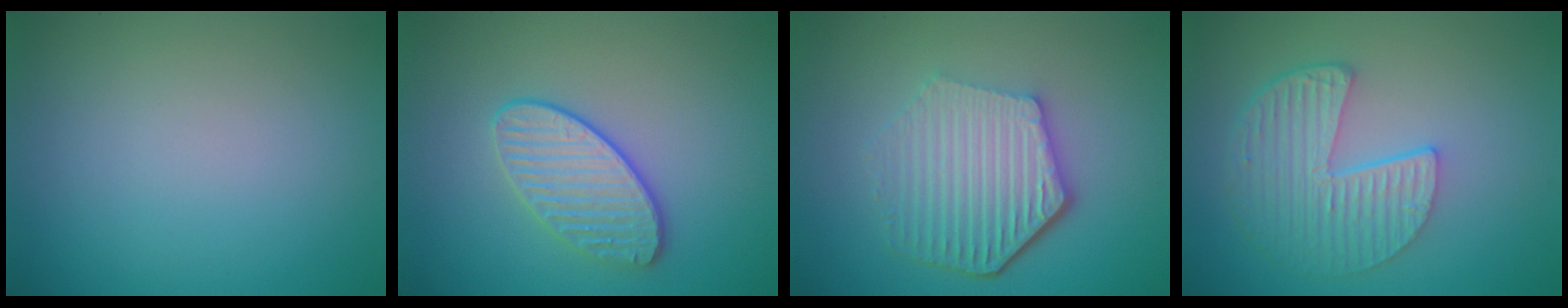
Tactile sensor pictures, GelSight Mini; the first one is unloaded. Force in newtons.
{"total": 3.4, "press": 3.2, "slide": 1.0}
{"total": 6.1, "press": 4.6, "slide": 4.1}
{"total": 5.4, "press": 4.1, "slide": 3.5}